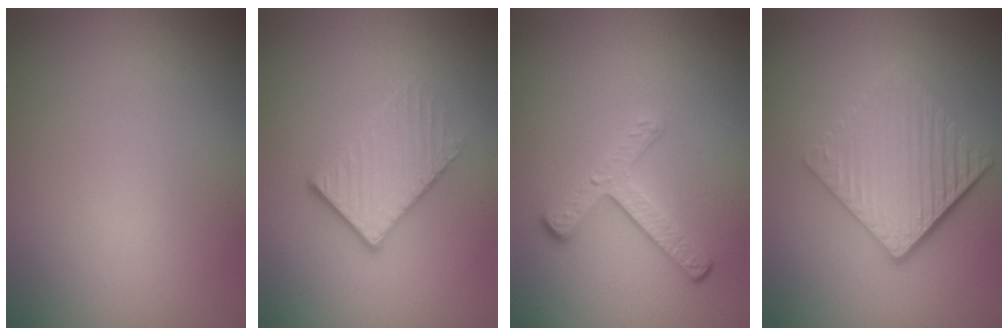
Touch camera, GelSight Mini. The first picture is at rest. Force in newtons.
{"total": 2.9, "press": 2.6, "slide": 1.2}
{"total": 3.2, "press": 2.4, "slide": 2.0}
{"total": 6.2, "press": 4.1, "slide": 4.6}